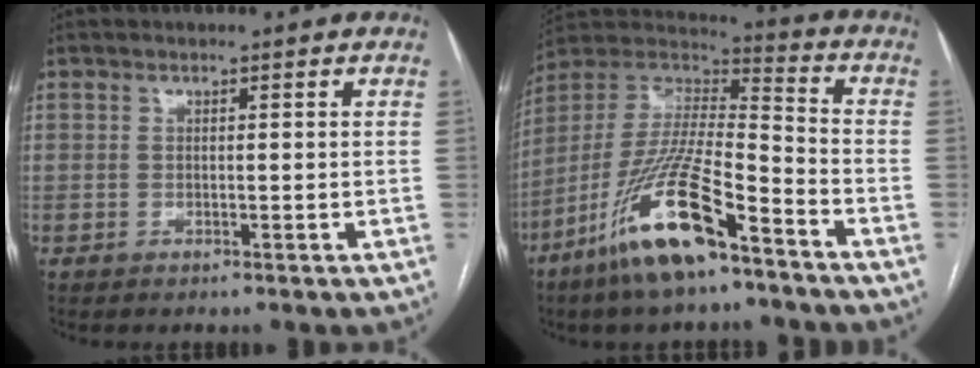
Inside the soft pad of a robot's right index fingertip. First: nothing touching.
{"total": 18.6, "force": [-11.3, 3.4, 14.4], "torque": [-0.317, -0.024, -0.212]}